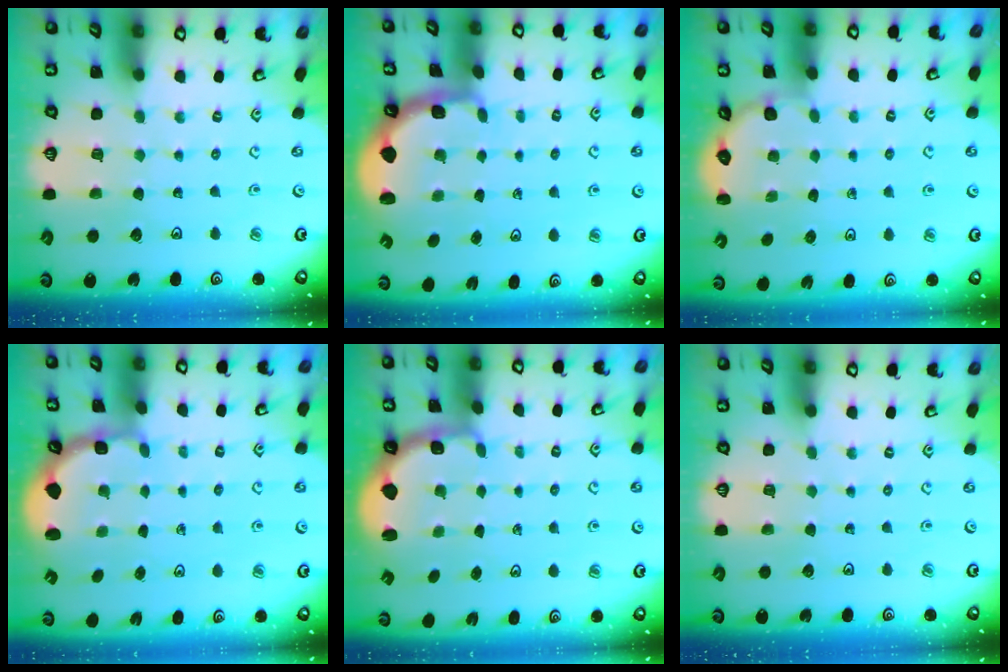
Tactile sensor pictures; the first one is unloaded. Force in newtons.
{"total": 2.0, "press": 1.8, "slide": 0.9}
{"total": 3.0, "press": 2.6, "slide": 1.4}
{"total": 2.9, "press": 1.8, "slide": 2.2}
{"total": 2.5, "press": 1.3, "slide": 2.1}
{"total": 0.0}